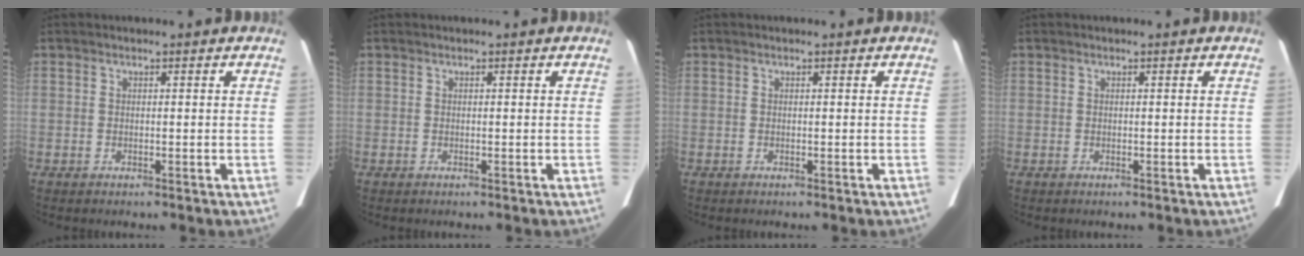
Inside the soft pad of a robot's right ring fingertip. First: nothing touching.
{"total": 0.0}
{"total": 0.0}
{"total": 0.0}